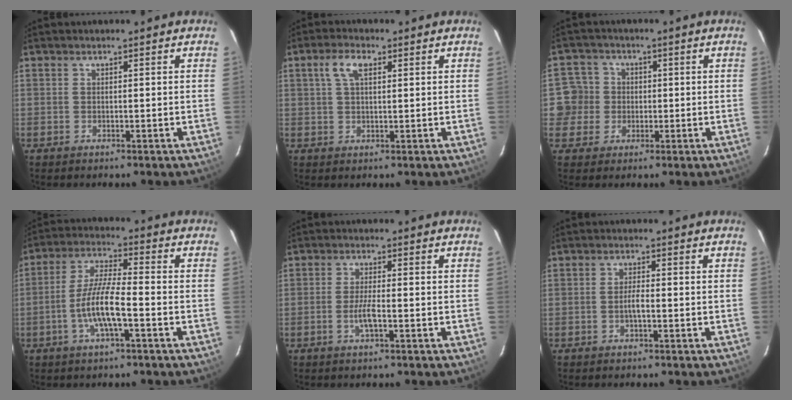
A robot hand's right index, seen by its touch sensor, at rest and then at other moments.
{"total": 4.3, "force": [1.7, 2.0, 3.4], "torque": [-0.067, 0.012, 0.032]}
{"total": 5.7, "force": [-0.2, 5.6, 0.6], "torque": [-0.002, 0.015, -0.007]}
{"total": 8.8, "force": [-3.3, 1.2, 8.1], "torque": [-0.165, 0.004, -0.062]}
{"total": 3.3, "force": [-1.2, 0.3, 3.0], "torque": [-0.059, -0.002, -0.022]}
{"total": 1.9, "force": [-0.7, 0.3, 1.7], "torque": [-0.032, 0.005, -0.014]}